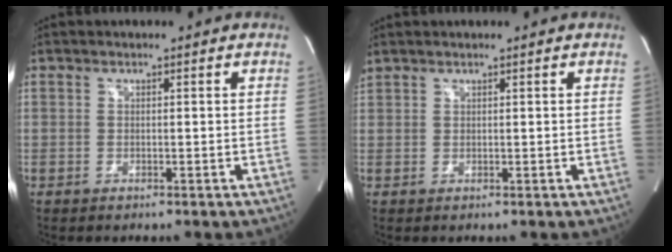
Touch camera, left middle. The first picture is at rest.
{"total": 1.7, "force": [1.6, 0.0, 0.6], "torque": [-0.021, 0.026, 0.036]}